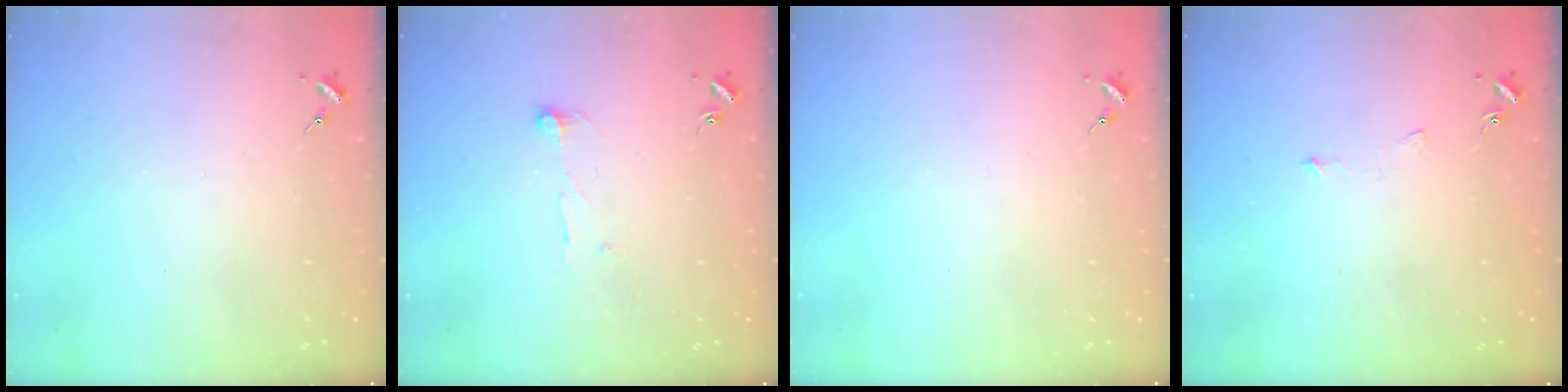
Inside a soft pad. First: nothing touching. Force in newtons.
{"total": 5.4, "press": 5.4, "slide": 0.2}
{"total": 0.0}
{"total": 3.4, "press": 3.4, "slide": 0.4}